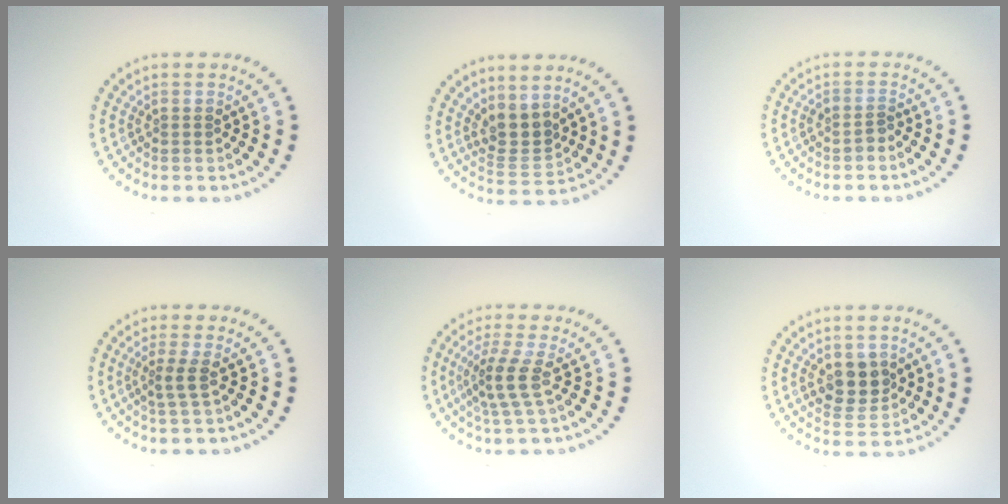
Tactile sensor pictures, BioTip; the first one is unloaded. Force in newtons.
{"total": 2.8, "press": 2.1, "slide": 1.8}
{"total": 1.1, "press": 0.9, "slide": 0.7}
{"total": 1.6, "press": 1.0, "slide": 1.3}
{"total": 2.9, "press": 2.3, "slide": 1.8}
{"total": 3.4, "press": 3.3, "slide": 0.9}